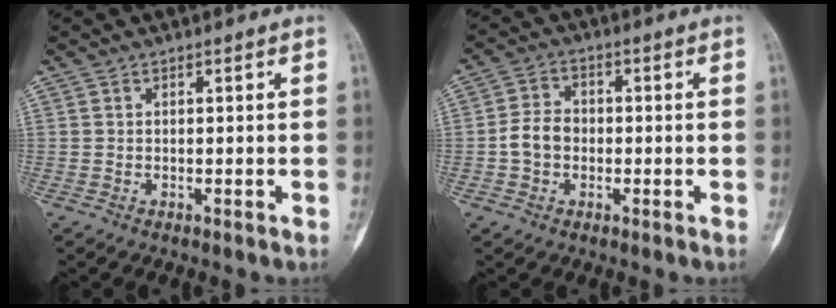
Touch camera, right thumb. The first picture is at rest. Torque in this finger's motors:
{"motor_torque": [0.36, 0.38, 0.27, -0.36, 0.04]}